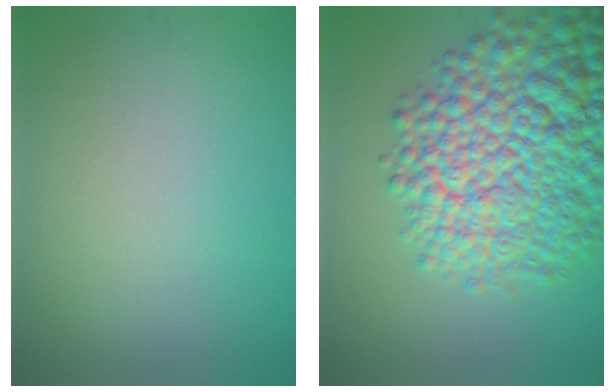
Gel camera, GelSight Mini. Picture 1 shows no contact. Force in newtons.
{"total": 13.4, "press": 13.4, "slide": 0.4}